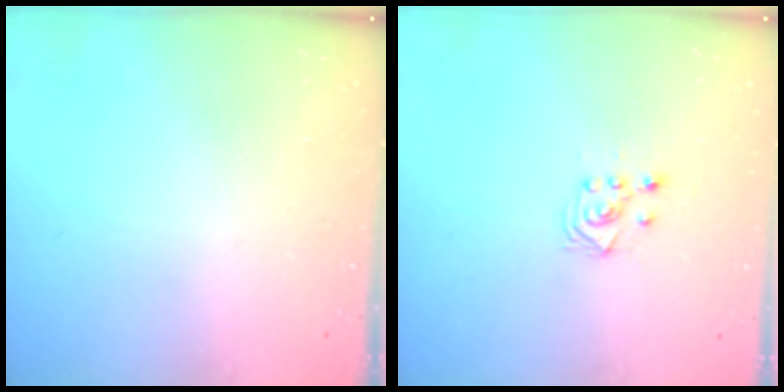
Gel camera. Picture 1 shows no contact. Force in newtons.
{"total": 3.1, "press": 3.1, "slide": 0.8}